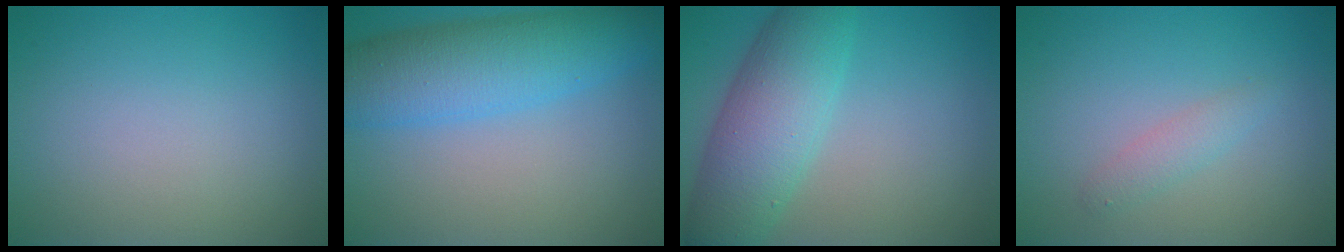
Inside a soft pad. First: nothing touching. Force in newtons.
{"total": 7.5, "press": 7.5, "slide": 0.2}
{"total": 7.3, "press": 7.3, "slide": 0.2}
{"total": 1.5, "press": 1.5, "slide": 0.0}